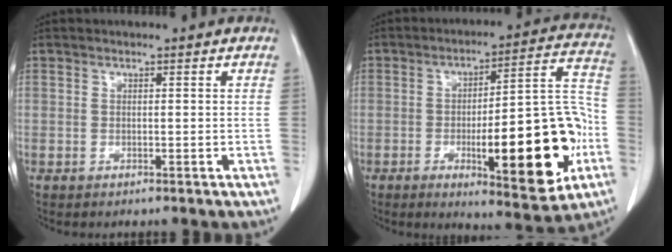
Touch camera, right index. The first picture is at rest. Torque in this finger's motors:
{"motor_torque": [1.46, -0.68, 0.57, 0.13]}